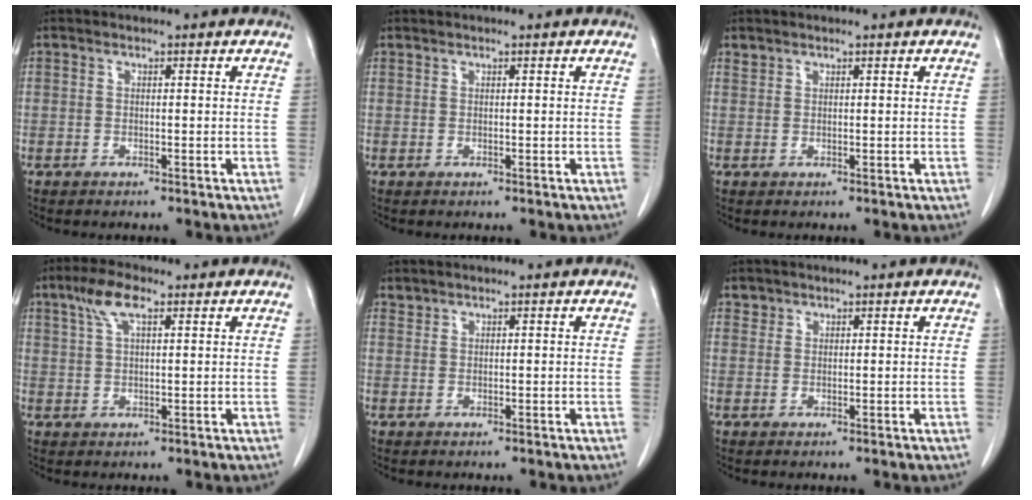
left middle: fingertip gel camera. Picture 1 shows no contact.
{"total": 0.0}
{"total": 0.8, "force": [0.7, 0.3, 0.0], "torque": [0.000, 0.004, 0.015]}
{"total": 5.2, "force": [2.8, 1.4, 4.1], "torque": [-0.089, 0.013, 0.056]}
{"total": 0.7, "force": [0.7, 0.1, -0.1], "torque": [-0.001, 0.003, 0.015]}
{"total": 1.0, "force": [0.8, 0.7, -0.1], "torque": [0.009, 0.004, 0.011]}